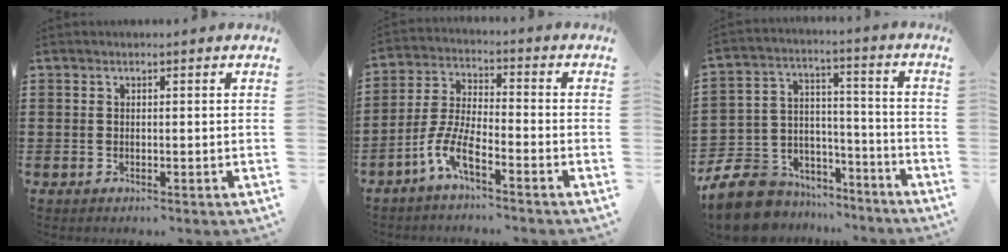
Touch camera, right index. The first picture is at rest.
{"total": 6.8, "force": [-4.6, 1.3, 4.8], "torque": [-0.129, -0.014, -0.094]}
{"total": 10.0, "force": [-8.6, 4.7, 2.0], "torque": [-0.068, 0.018, -0.166]}